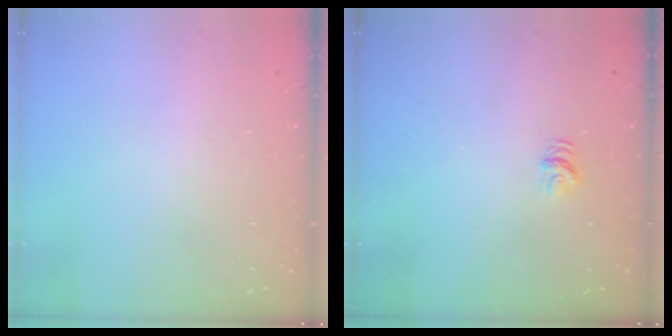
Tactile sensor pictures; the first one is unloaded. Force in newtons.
{"total": 4.7, "press": 4.7, "slide": 0.3}